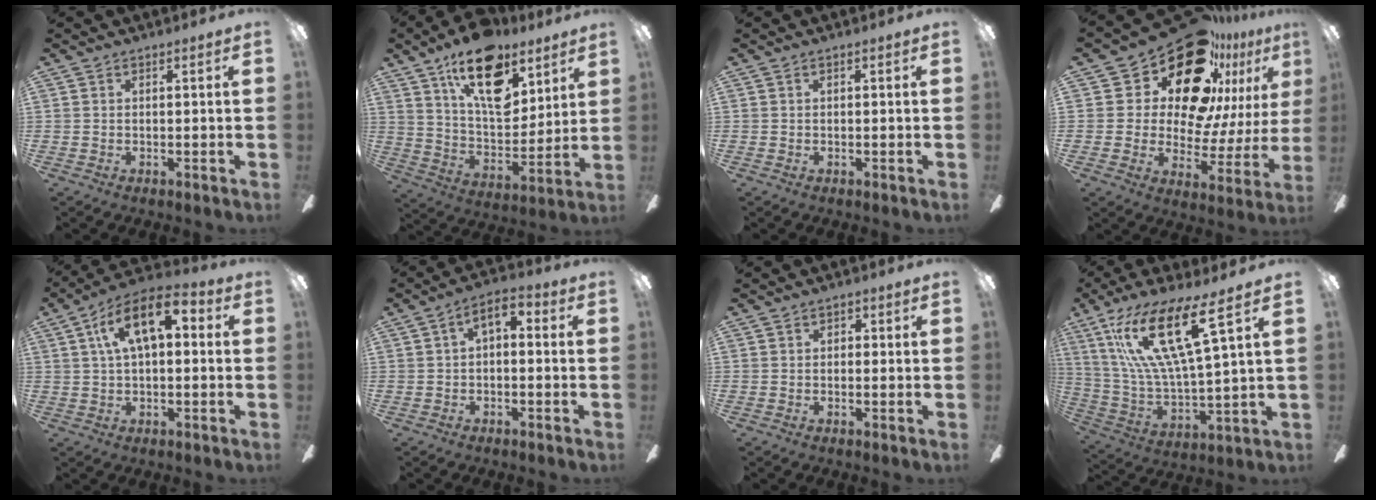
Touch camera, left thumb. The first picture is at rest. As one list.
[{"total": 20.4, "force": [12.4, 10.5, 12.4], "torque": [-0.193, -0.062, 0.217]}, {"total": 0.0}, {"total": 23.8, "force": [16.6, 11.9, 12.2], "torque": [-0.202, -0.109, 0.296]}, {"total": 13.2, "force": [4.4, 6.6, 10.5], "torque": [-0.166, 0.007, 0.077]}, {"total": 4.7, "force": [0.0, 2.8, 3.8], "torque": [-0.054, 0.008, -0.006]}, {"total": 1.1, "force": [-0.2, 0.9, 0.5], "torque": [-0.009, 0.007, -0.004]}, {"total": 21.2, "force": [12.0, 5.0, 16.8], "torque": [-0.348, -0.057, 0.192]}]